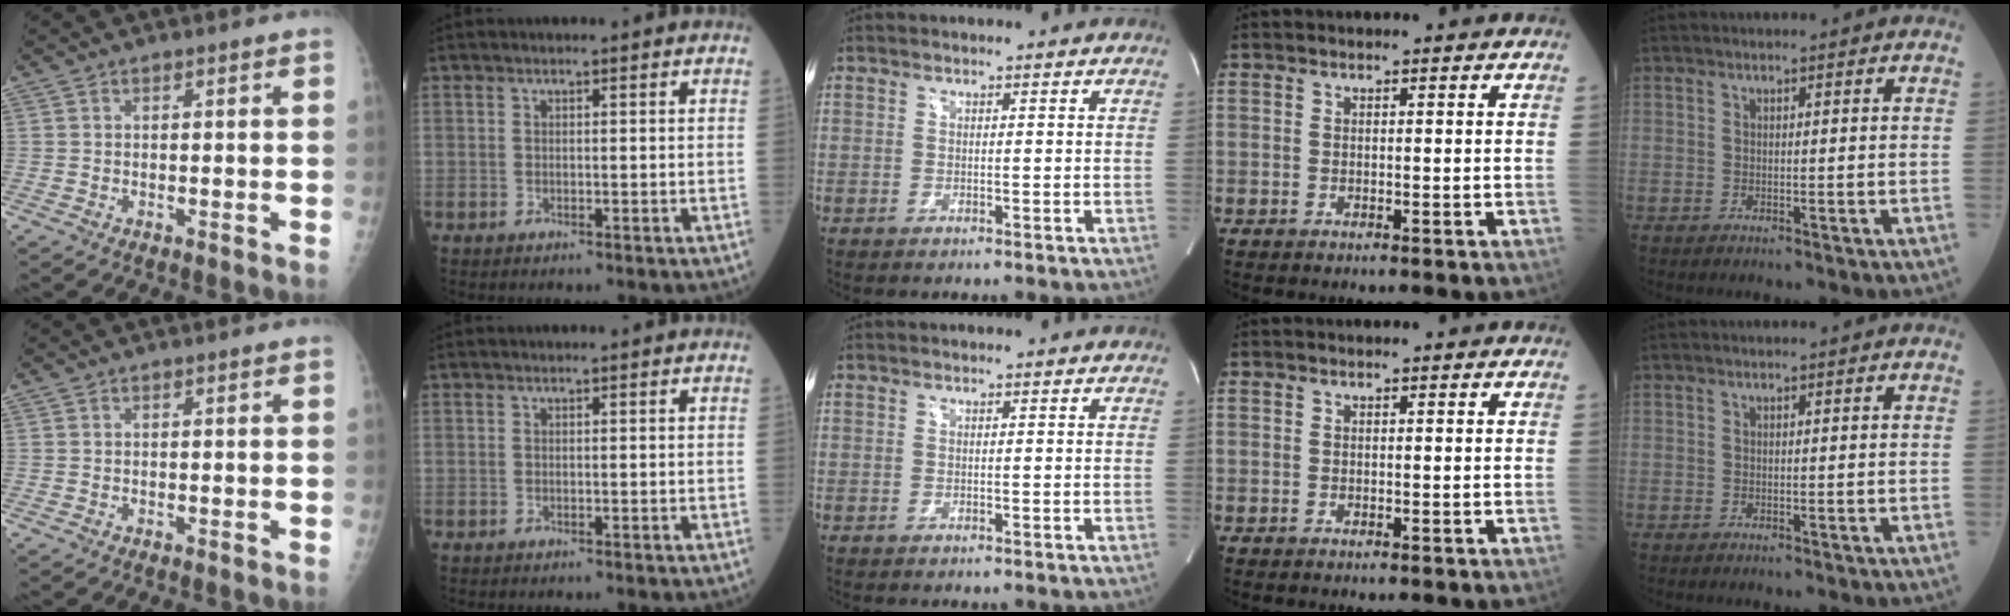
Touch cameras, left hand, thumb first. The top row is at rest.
{}